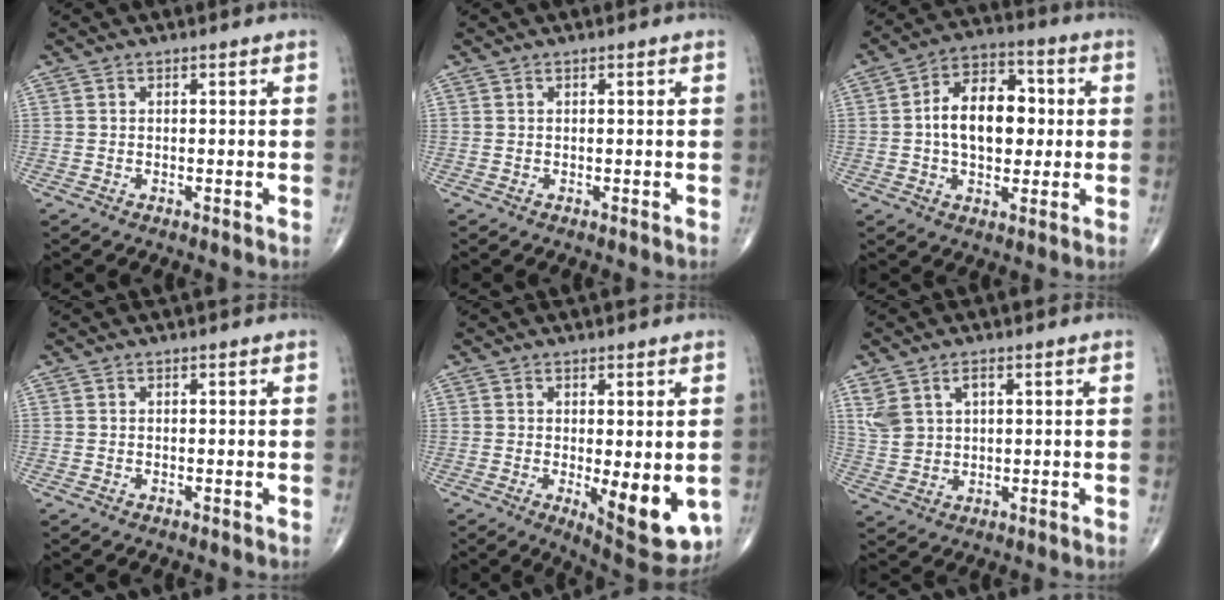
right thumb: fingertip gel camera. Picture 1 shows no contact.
{"total": 0.0}
{"total": 13.4, "force": [0.6, 8.4, 10.4], "torque": [-0.142, 0.022, 0.003]}
{"total": 0.0}
{"total": 11.2, "force": [-1.9, 4.0, 10.3], "torque": [-0.126, -0.026, -0.016]}
{"total": 5.9, "force": [2.5, 3.8, 3.8], "torque": [-0.072, -0.004, 0.058]}